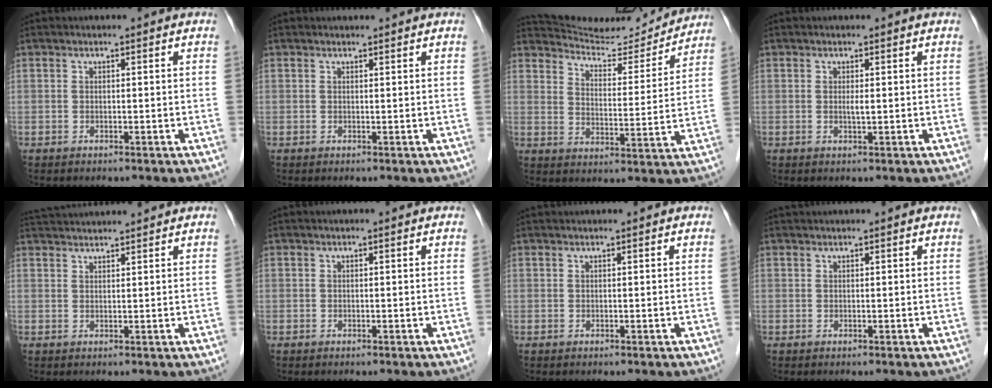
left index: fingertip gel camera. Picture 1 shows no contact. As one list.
[{"total": 0.8, "force": [0.8, 0.1, 0.0], "torque": [-0.009, 0.004, 0.013]}, {"total": 13.0, "force": [12.9, 1.3, 1.1], "torque": [-0.021, -0.015, 0.181]}, {"total": 0.7, "force": [0.1, 0.1, 0.7], "torque": [-0.019, -0.004, 0.000]}, {"total": 7.3, "force": [7.1, -0.2, 1.8], "torque": [-0.036, 0.036, 0.109]}, {"total": 0.9, "force": [0.9, 0.1, 0.2], "torque": [-0.007, 0.010, 0.011]}, {"total": 1.6, "force": [1.5, 0.1, 0.4], "torque": [-0.006, 0.022, 0.024]}, {"total": 3.1, "force": [3.0, 0.1, 0.8], "torque": [-0.008, 0.032, 0.045]}]